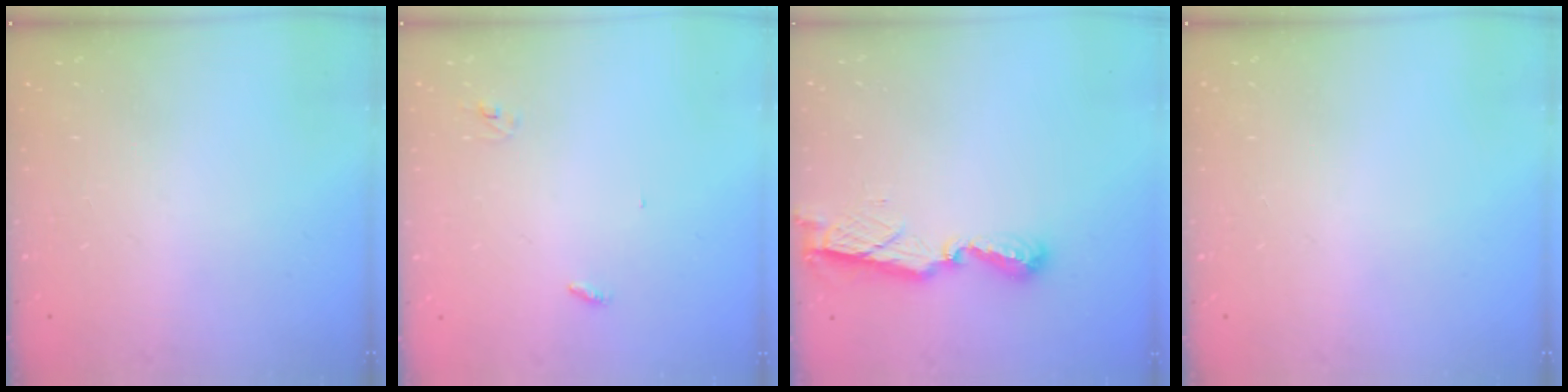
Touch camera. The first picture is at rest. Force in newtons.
{"total": 2.8, "press": 2.8, "slide": 0.2}
{"total": 7.9, "press": 7.8, "slide": 0.3}
{"total": 0.0}